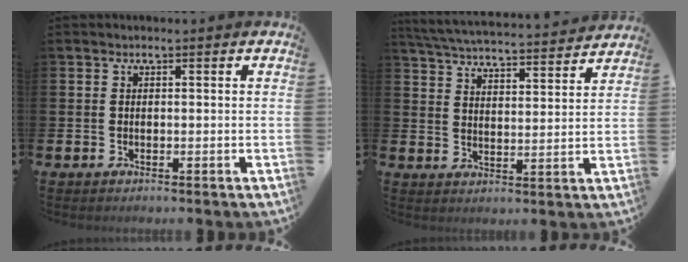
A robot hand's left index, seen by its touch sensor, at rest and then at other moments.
{"total": 5.3, "force": [5.2, 0.4, 1.0], "torque": [-0.044, -0.043, 0.089]}